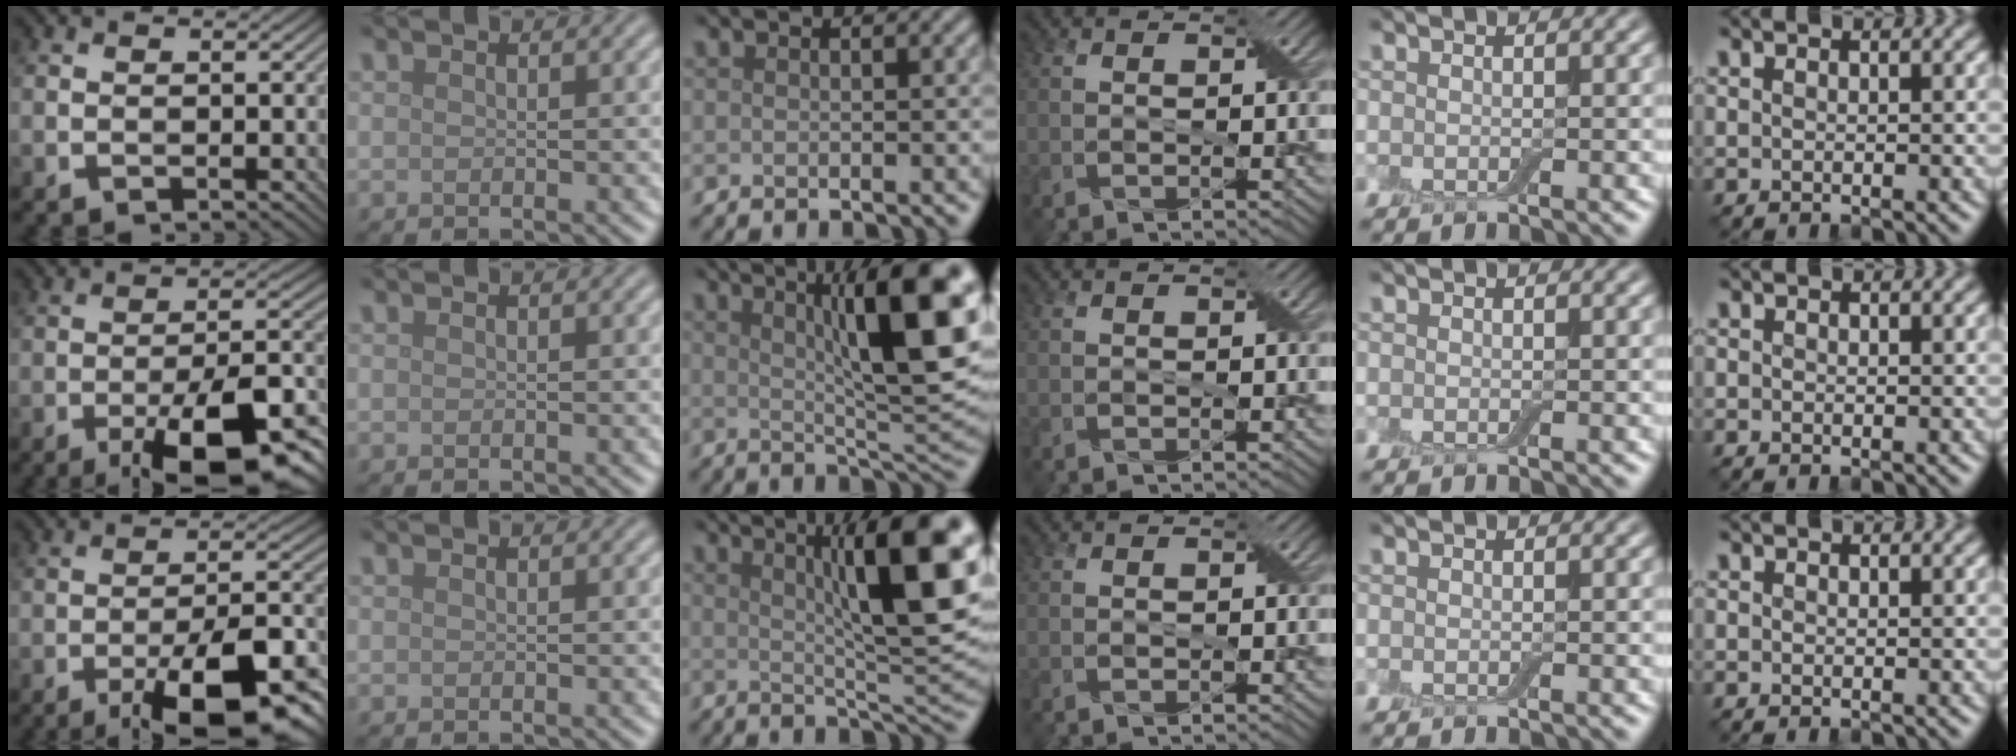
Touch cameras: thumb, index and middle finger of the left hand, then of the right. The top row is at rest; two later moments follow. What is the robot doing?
{"motion": "close", "object": "airpods case & airpods"}